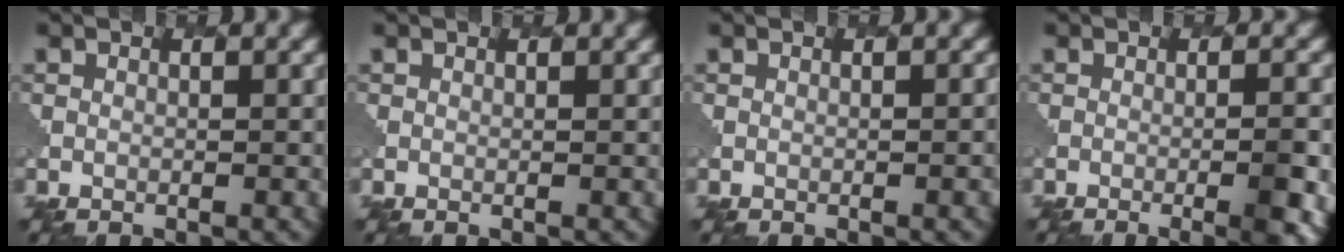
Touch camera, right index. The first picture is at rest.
{"total": 0.0}
{"total": 1.3, "force": [-0.3, 0.6, 1.1], "torque": [0.004, 0.007, -0.003]}
{"total": 4.8, "force": [-1.6, 1.6, 4.3], "torque": [-0.045, 0.005, -0.015]}